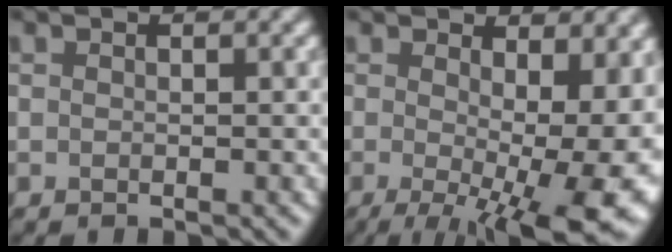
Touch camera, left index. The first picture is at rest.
{"total": 13.5, "force": [-0.3, 5.0, 12.5], "torque": [-0.153, -0.012, 0.024]}